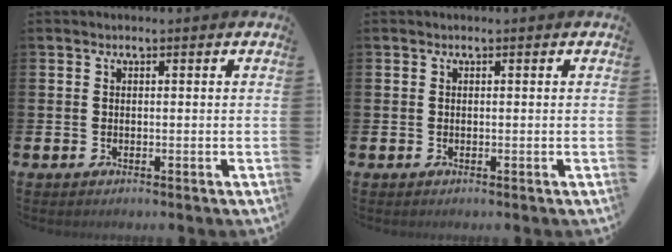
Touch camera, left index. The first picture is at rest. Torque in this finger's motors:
{"motor_torque": [0.00, 0.00, 0.01, 0.00]}